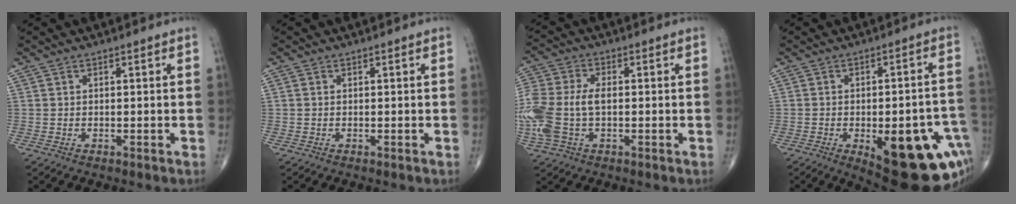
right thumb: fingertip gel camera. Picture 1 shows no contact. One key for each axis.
{"total": 0.0}
{"total": 14.9, "fx": -1.3, "fy": 8.9, "fz": 11.8, "tx": -0.315, "ty": 0.009, "tz": -0.023}
{"total": 23.0, "fx": -8.4, "fy": 9.0, "fz": 19.4, "tx": -0.171, "ty": 0.017, "tz": -0.088}